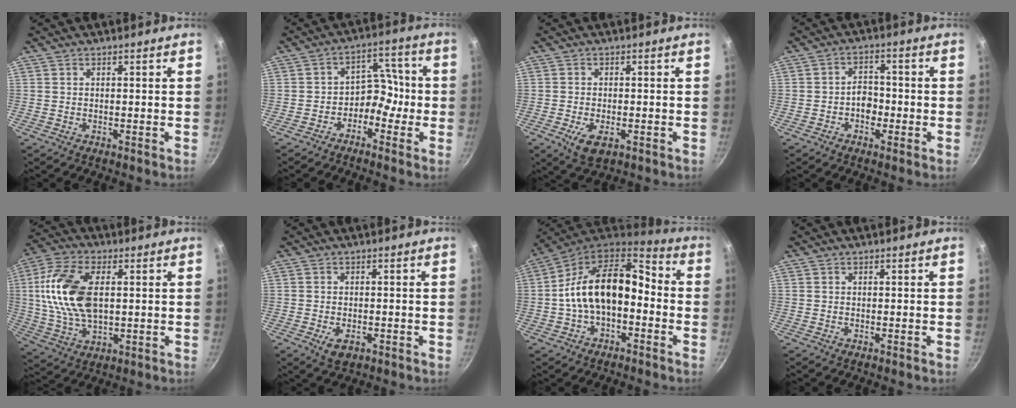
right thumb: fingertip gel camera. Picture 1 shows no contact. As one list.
[{"total": 6.9, "force": [-2.7, 5.1, 3.7], "torque": [-0.006, 0.050, -0.053]}, {"total": 5.3, "force": [-2.0, 2.8, 4.1], "torque": [-0.069, -0.002, -0.030]}, {"total": 4.3, "force": [-1.4, 3.1, 2.6], "torque": [-0.014, 0.019, -0.025]}, {"total": 16.3, "force": [2.3, 9.2, 13.2], "torque": [-0.250, 0.002, 0.040]}, {"total": 3.7, "force": [-1.4, 2.2, 2.6], "torque": [-0.041, 0.003, -0.018]}, {"total": 17.6, "force": [-2.1, 10.8, 13.8], "torque": [-0.214, 0.057, -0.049]}, {"total": 0.0}]